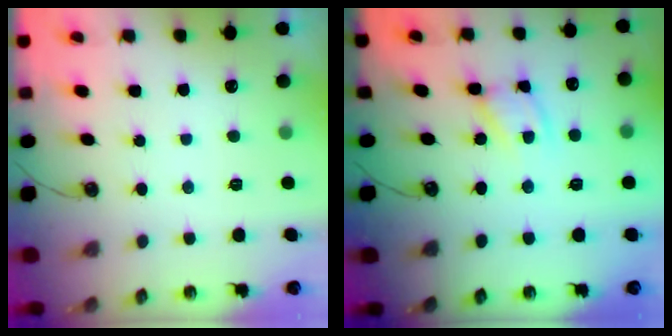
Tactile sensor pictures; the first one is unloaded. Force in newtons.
{"total": 6.1, "press": 6.1, "slide": 0.4}